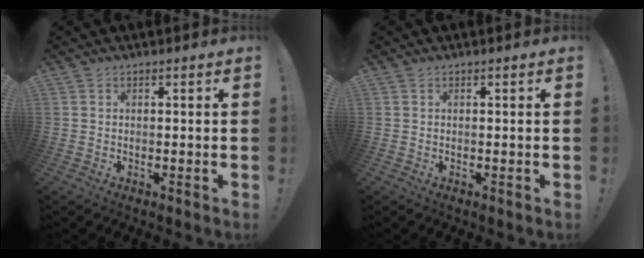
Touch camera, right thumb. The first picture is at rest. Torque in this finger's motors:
{"motor_torque": [-0.02, 0.03, -0.05, 0.03, 0.02]}